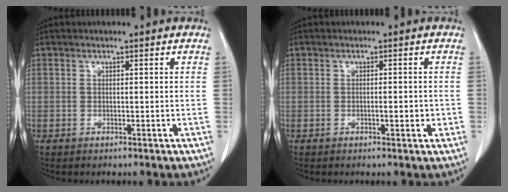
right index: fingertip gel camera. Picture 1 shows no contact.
{"total": 1.7, "force": [-0.3, 0.4, 1.6], "torque": [-0.026, 0.000, -0.005]}